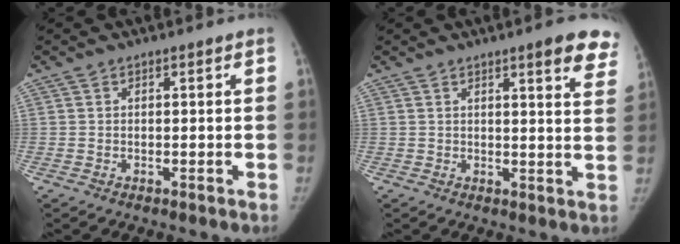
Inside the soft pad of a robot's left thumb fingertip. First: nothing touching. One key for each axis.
{"total": 9.3, "fx": 6.4, "fy": 1.8, "fz": 6.4, "tx": -0.051, "ty": -0.028, "tz": 0.065}